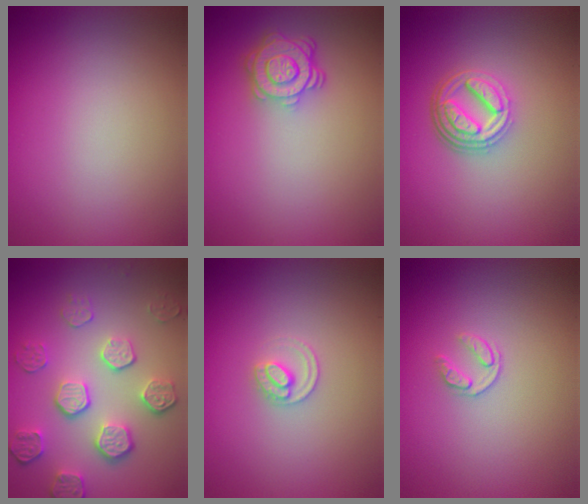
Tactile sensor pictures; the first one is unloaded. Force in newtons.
{"total": 4.4, "press": 3.5, "slide": 2.6}
{"total": 4.7, "press": 3.5, "slide": 3.1}
{"total": 5.3, "press": 3.9, "slide": 3.6}
{"total": 1.7, "press": 1.7, "slide": 0.1}
{"total": 1.3, "press": 0.8, "slide": 1.1}